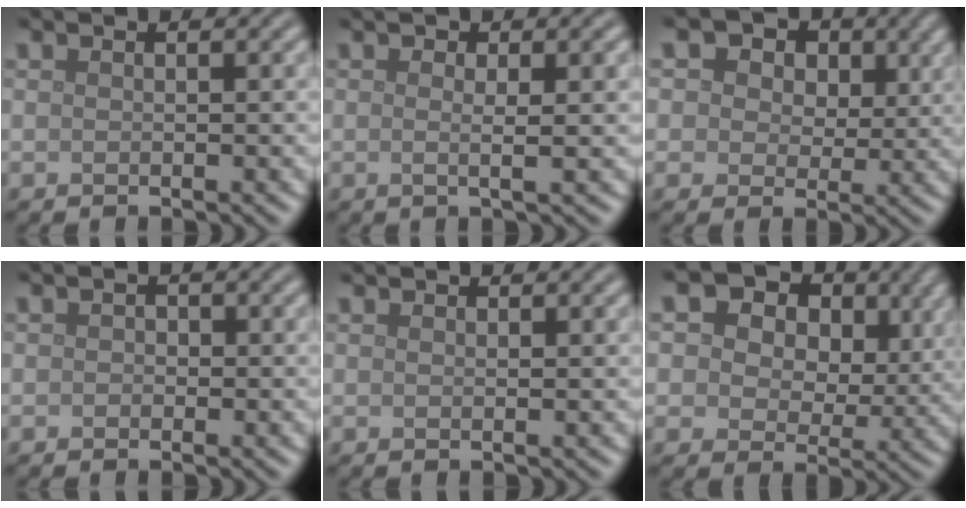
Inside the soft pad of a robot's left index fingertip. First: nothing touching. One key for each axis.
{"total": 3.6, "fx": 0.8, "fy": 1.2, "fz": 3.3, "tx": -0.032, "ty": 0.002, "tz": -0.006}
{"total": 9.3, "fx": 4.9, "fy": 6.4, "fz": 4.7, "tx": -0.070, "ty": 0.018, "tz": 0.044}
{"total": 0.7, "fx": -0.1, "fy": 0.6, "fz": 0.3, "tx": -0.002, "ty": -0.005, "tz": -0.004}
{"total": 0.5, "fx": 0.5, "fy": 0.1, "fz": 0.3, "tx": -0.004, "ty": 0.000, "tz": 0.009}
{"total": 14.8, "fx": 7.3, "fy": 10.1, "fz": 8.0, "tx": -0.125, "ty": 0.042, "tz": 0.110}